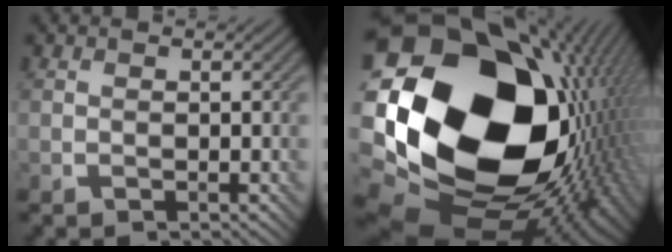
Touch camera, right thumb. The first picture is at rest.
{"total": 23.9, "force": [1.4, 17.3, 16.4], "torque": [-0.335, -0.049, 0.049]}